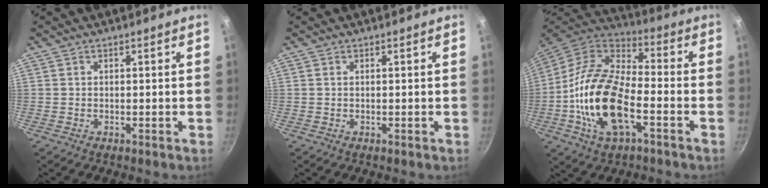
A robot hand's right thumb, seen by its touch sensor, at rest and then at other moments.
{"total": 0.0}
{"total": 20.2, "force": [-5.4, 9.9, 16.8], "torque": [-0.318, 0.033, -0.116]}